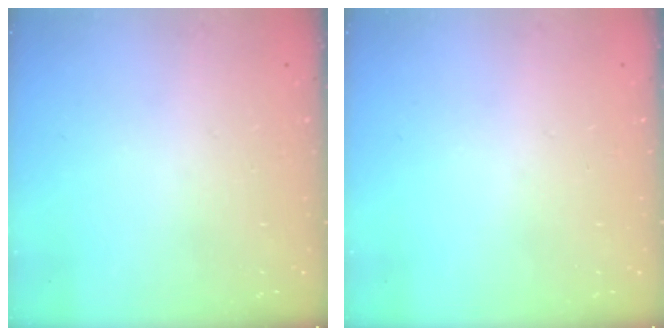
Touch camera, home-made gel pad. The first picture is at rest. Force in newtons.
{"total": 0.0}